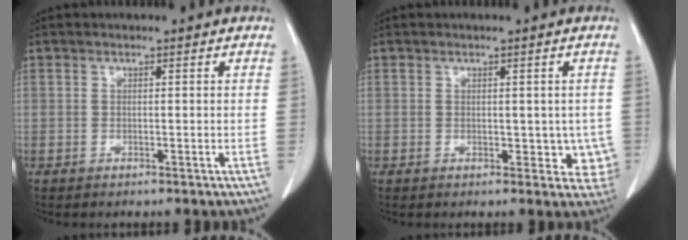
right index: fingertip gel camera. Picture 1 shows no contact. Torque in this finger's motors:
{"motor_torque": [-0.01, 0.05, 0.02, 0.00]}